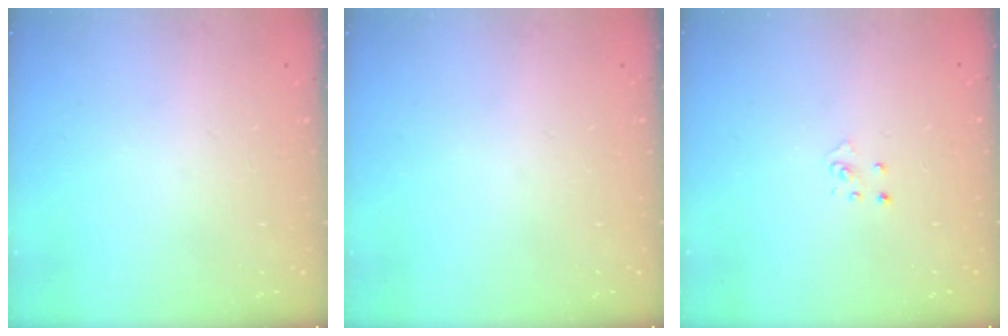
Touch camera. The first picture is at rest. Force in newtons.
{"total": 0.0}
{"total": 2.8, "press": 2.8, "slide": 0.3}